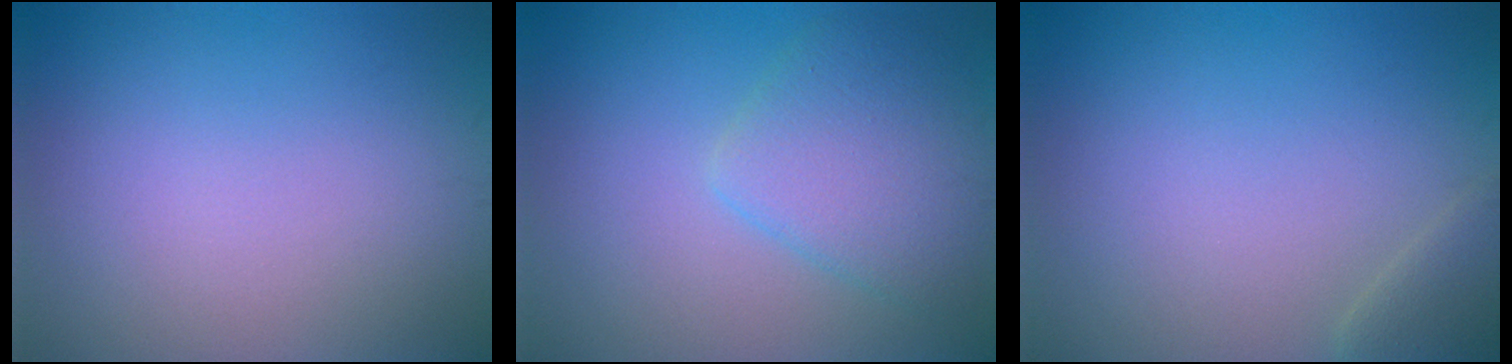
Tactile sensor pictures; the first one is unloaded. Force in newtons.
{"total": 4.6, "press": 4.6, "slide": 0.2}
{"total": 1.7, "press": 1.7, "slide": 0.1}